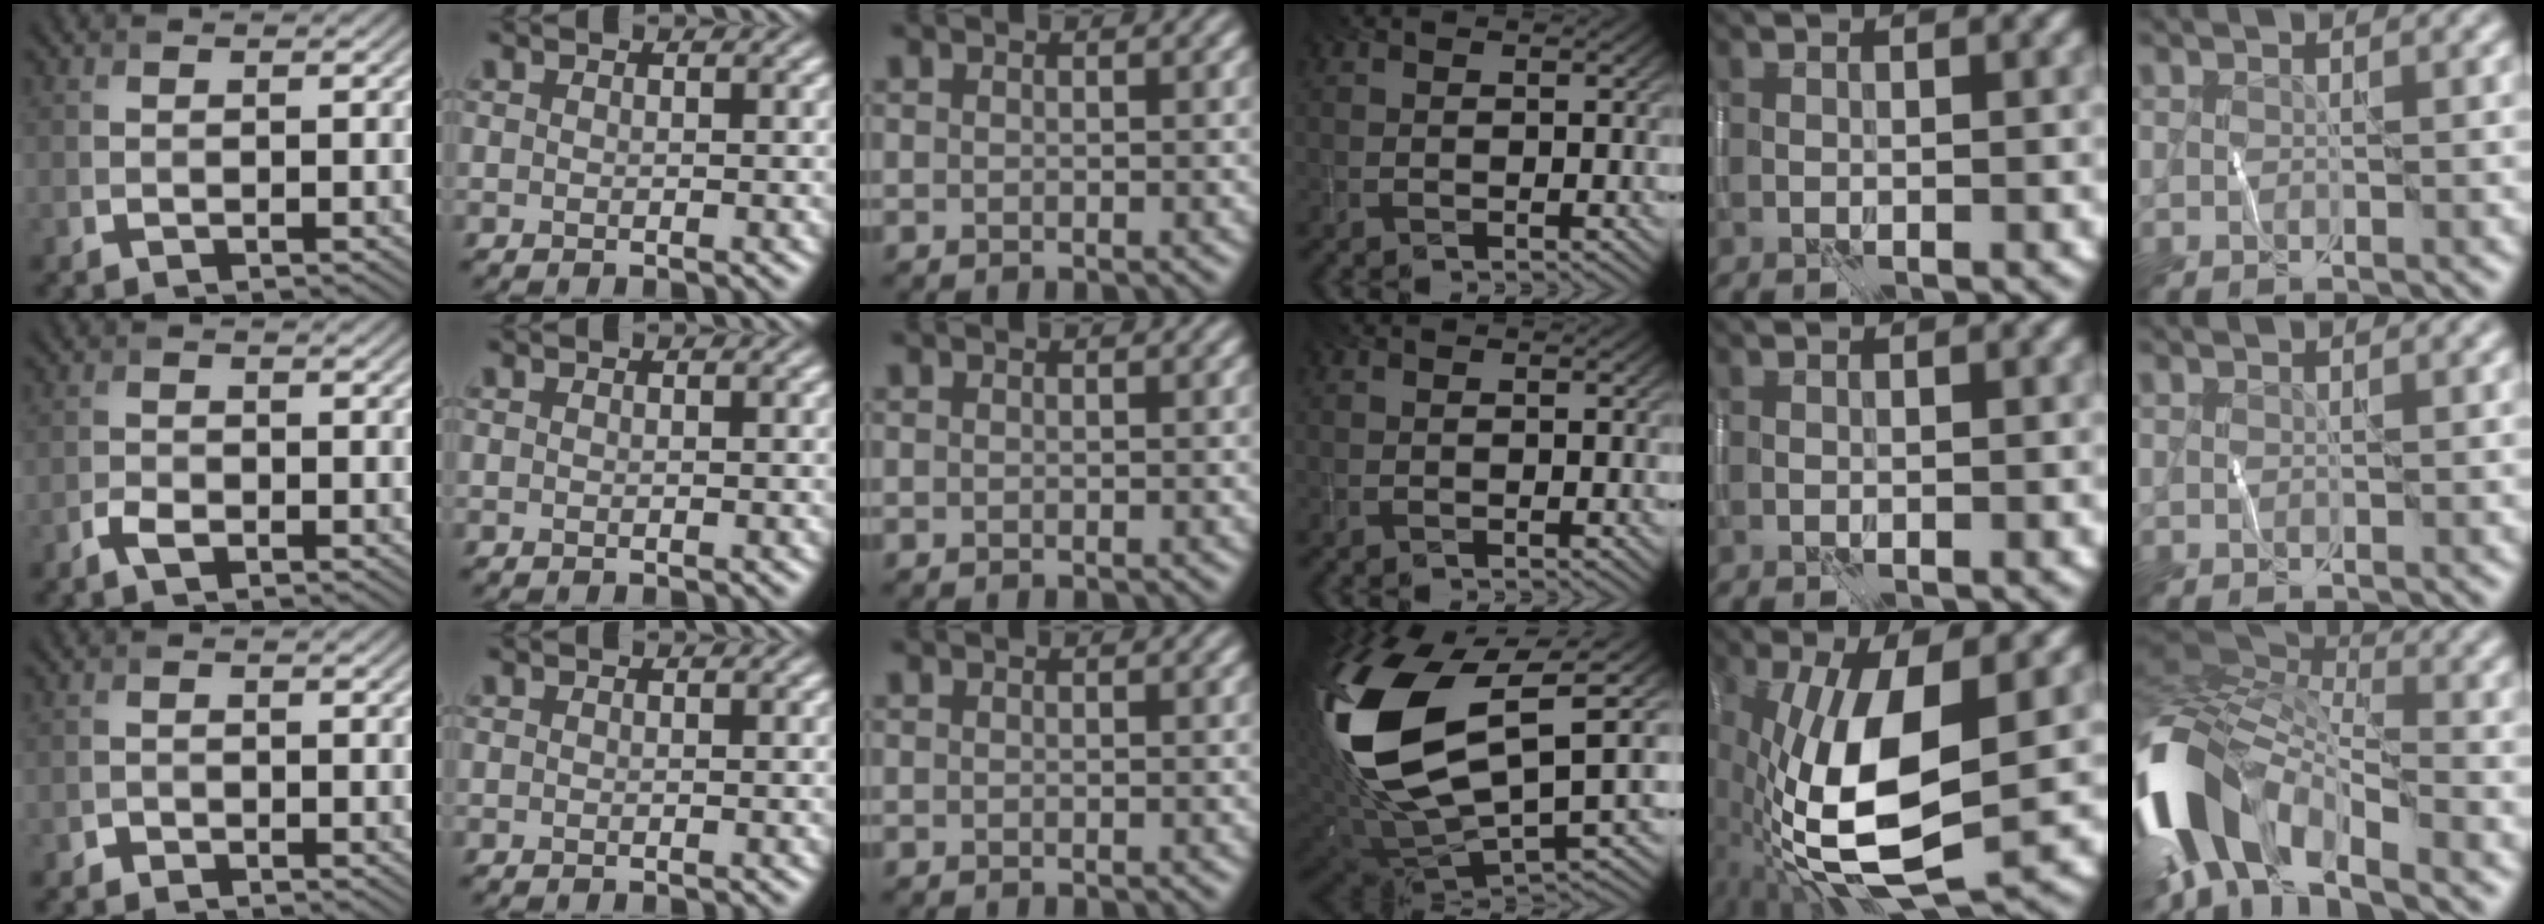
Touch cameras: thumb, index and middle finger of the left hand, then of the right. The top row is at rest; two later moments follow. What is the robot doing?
{"motion": "wipe", "object": "whiteboard"}